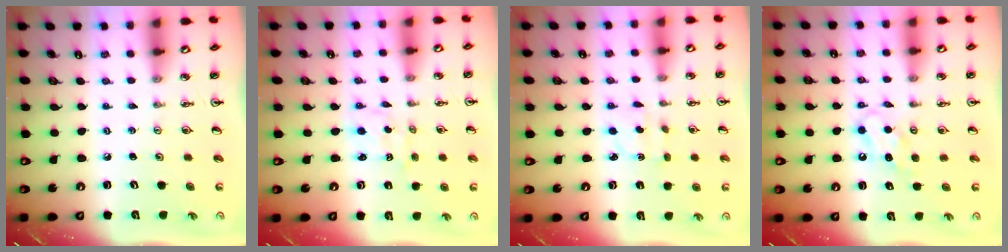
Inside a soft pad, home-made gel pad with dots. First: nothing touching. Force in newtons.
{"total": 1.1, "press": 0.7, "slide": 0.8}
{"total": 2.7, "press": 2.6, "slide": 0.6}
{"total": 5.9, "press": 5.8, "slide": 0.7}